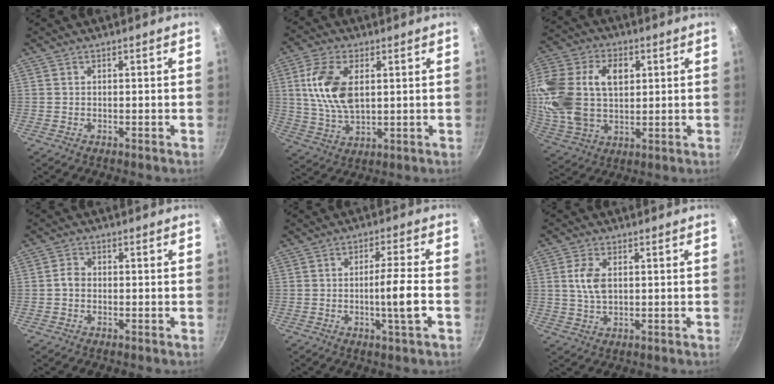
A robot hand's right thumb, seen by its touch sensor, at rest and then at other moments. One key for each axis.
{"total": 12.1, "fx": 2.6, "fy": 6.7, "fz": 9.8, "tx": -0.185, "ty": -0.008, "tz": 0.052}
{"total": 21.5, "fx": 4.1, "fy": 14.6, "fz": 15.3, "tx": -0.317, "ty": 0.012, "tz": 0.077}
{"total": 2.1, "fx": -0.5, "fy": 1.6, "fz": 1.2, "tx": -0.019, "ty": 0.013, "tz": -0.012}
{"total": 7.1, "fx": -1.9, "fy": 0.1, "fz": 6.9, "tx": -0.117, "ty": 0.013, "tz": -0.033}
{"total": 5.4, "fx": 0.9, "fy": 3.1, "fz": 4.3, "tx": -0.082, "ty": 0.001, "tz": 0.018}